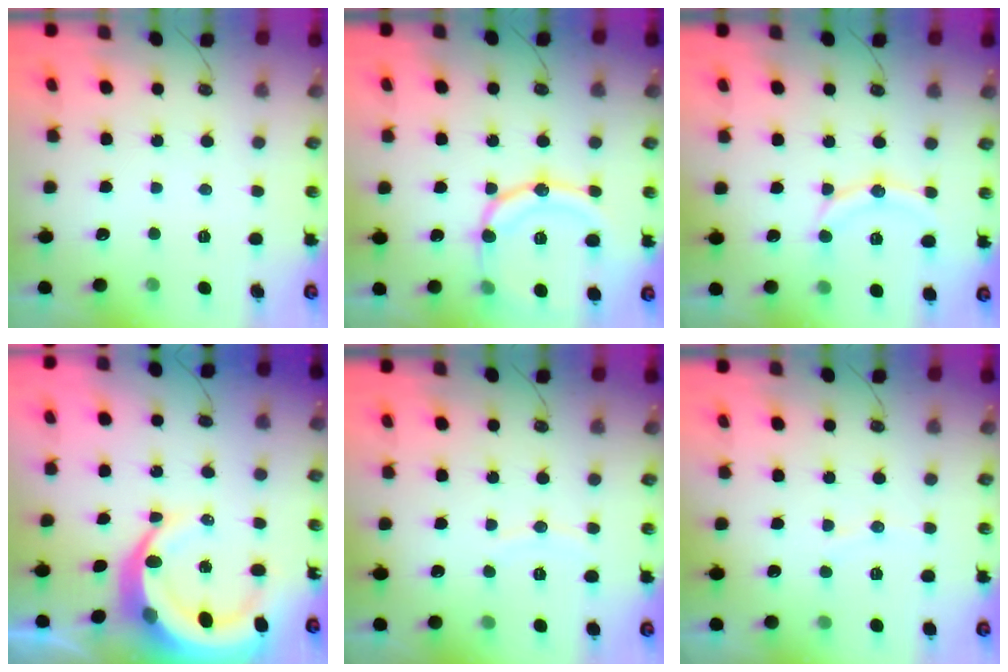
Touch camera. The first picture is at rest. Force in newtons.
{"total": 16.9, "press": 16.6, "slide": 3.3}
{"total": 11.7, "press": 11.4, "slide": 2.7}
{"total": 11.9, "press": 11.8, "slide": 1.6}
{"total": 5.0, "press": 5.0, "slide": 0.5}
{"total": 4.5, "press": 4.3, "slide": 1.4}